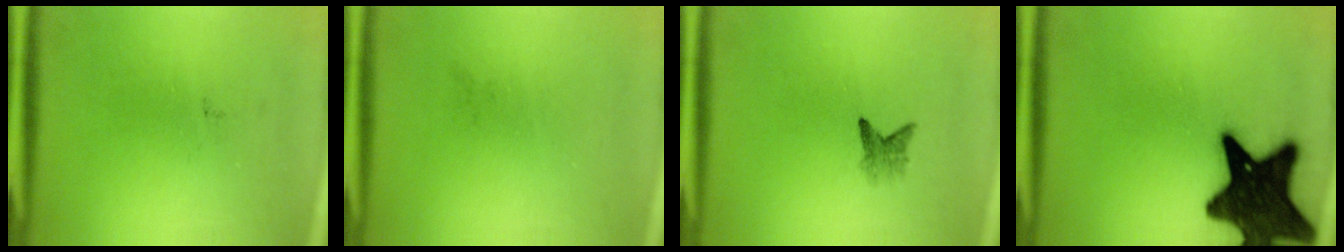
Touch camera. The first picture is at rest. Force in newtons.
{"total": 0.0}
{"total": 1.8}
{"total": 19.3}